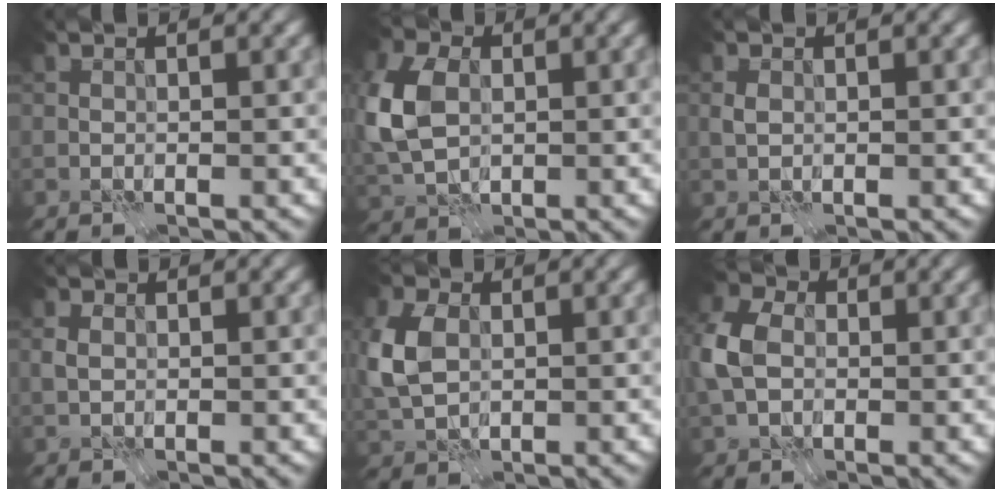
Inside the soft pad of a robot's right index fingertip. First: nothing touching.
{"total": 8.1, "force": [0.5, 5.7, 5.7], "torque": [-0.155, 0.008, 0.004]}
{"total": 0.9, "force": [0.1, 0.7, 0.6], "torque": [-0.015, 0.002, 0.001]}
{"total": 1.5, "force": [0.1, 1.2, 1.0], "torque": [-0.023, 0.003, 0.000]}
{"total": 5.9, "force": [0.6, 4.2, 4.2], "torque": [-0.115, 0.006, 0.009]}
{"total": 6.8, "force": [-0.1, 5.0, 4.6], "torque": [-0.126, 0.009, -0.011]}